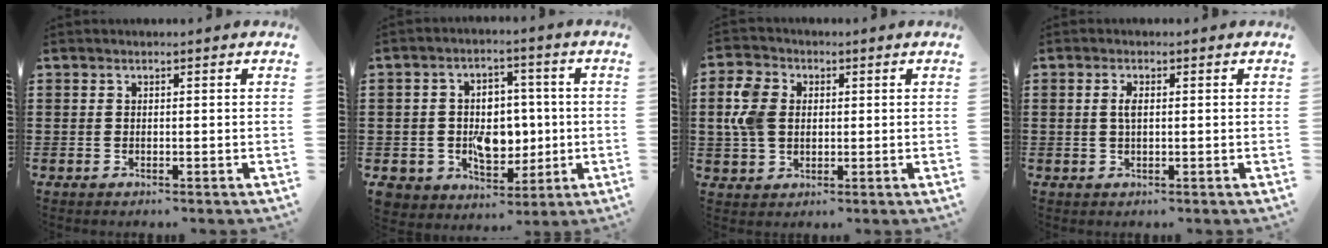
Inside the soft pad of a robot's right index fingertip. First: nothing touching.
{"total": 8.2, "force": [-0.7, 6.9, 4.3], "torque": [-0.095, 0.011, -0.004]}
{"total": 6.4, "force": [0.9, 5.0, 3.9], "torque": [-0.116, 0.007, 0.008]}
{"total": 2.0, "force": [0.3, 0.7, 1.9], "torque": [-0.039, 0.004, 0.002]}